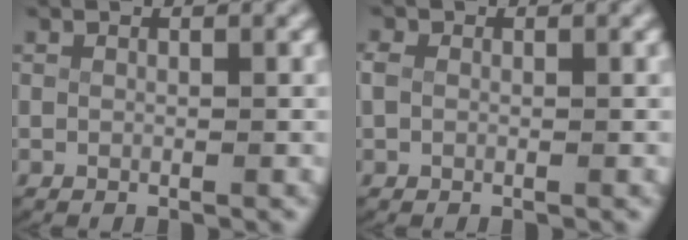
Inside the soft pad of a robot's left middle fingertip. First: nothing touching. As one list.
[{"total": 1.1, "force": [0.1, 0.9, 0.6], "torque": [-0.022, -0.002, 0.005]}]